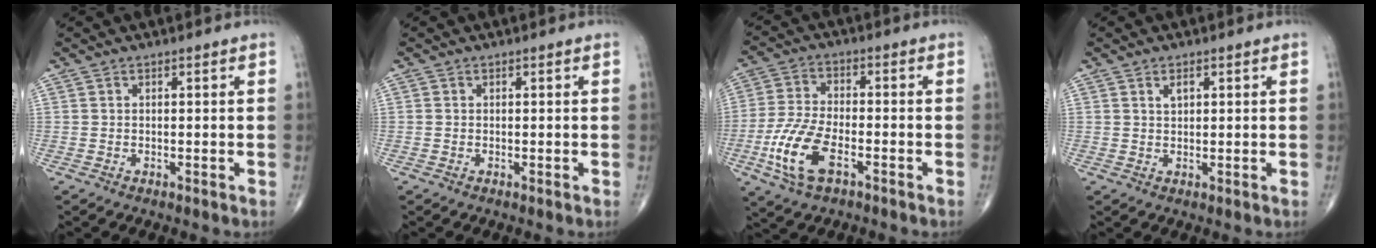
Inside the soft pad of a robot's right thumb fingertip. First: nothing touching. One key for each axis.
{"total": 0.0}
{"total": 11.3, "fx": -4.7, "fy": 5.2, "fz": 8.9, "tx": -0.194, "ty": 0.013, "tz": -0.089}
{"total": 1.7, "fx": 0.8, "fy": 0.9, "fz": 1.2, "tx": -0.018, "ty": -0.003, "tz": 0.016}